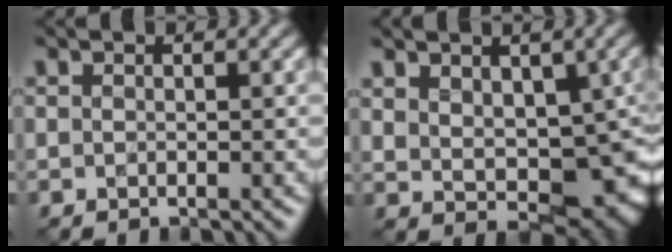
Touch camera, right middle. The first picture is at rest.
{"total": 7.3, "force": [1.3, 4.5, 5.6], "torque": [-0.092, -0.016, 0.036]}